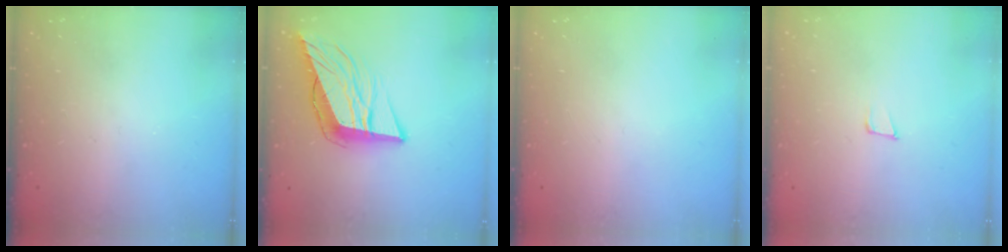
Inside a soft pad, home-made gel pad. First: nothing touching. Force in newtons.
{"total": 12.7, "press": 12.2, "slide": 3.4}
{"total": 0.0}
{"total": 4.9, "press": 4.7, "slide": 1.0}